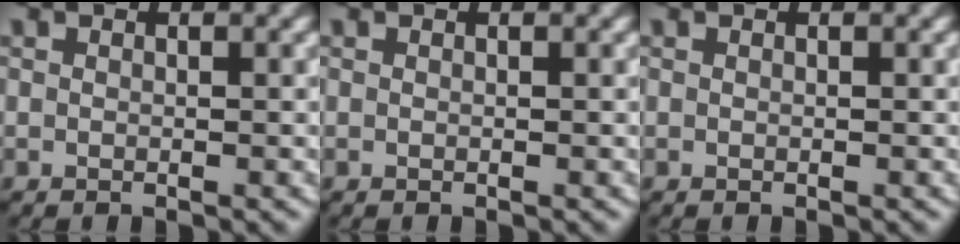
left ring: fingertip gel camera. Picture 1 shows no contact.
{"total": 0.0}
{"total": 0.0}